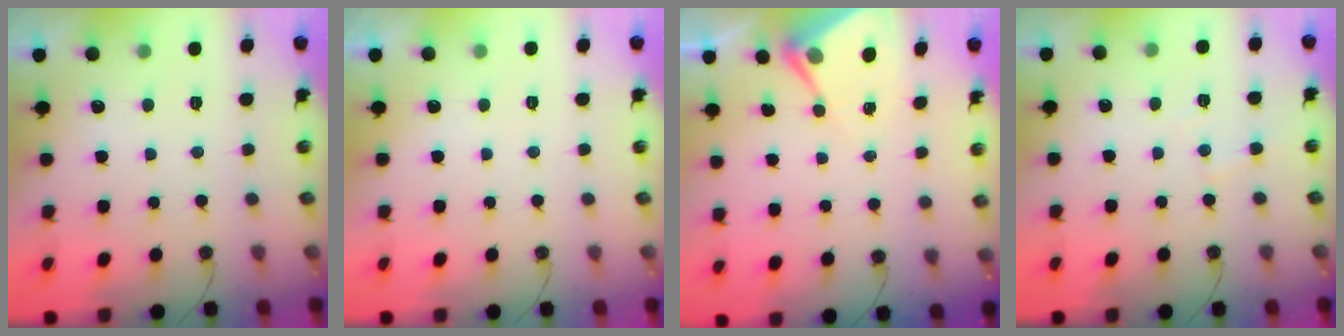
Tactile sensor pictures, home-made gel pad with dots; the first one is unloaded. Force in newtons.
{"total": 2.2, "press": 2.2, "slide": 0.4}
{"total": 5.8, "press": 5.8, "slide": 0.5}
{"total": 3.5, "press": 3.5, "slide": 0.5}